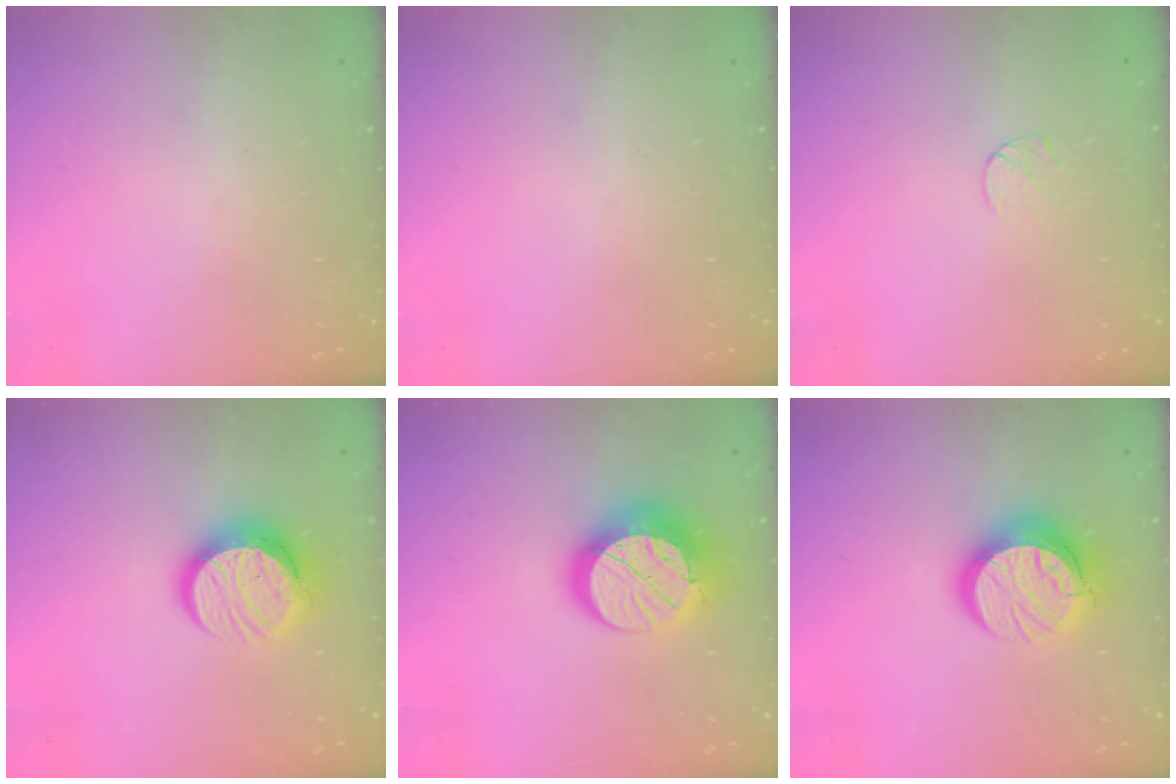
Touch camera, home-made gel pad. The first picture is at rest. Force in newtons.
{"total": 0.0}
{"total": 4.0, "press": 4.0, "slide": 0.4}
{"total": 12.4, "press": 12.3, "slide": 1.2}
{"total": 16.5, "press": 16.5, "slide": 0.9}
{"total": 13.5, "press": 13.5, "slide": 1.4}